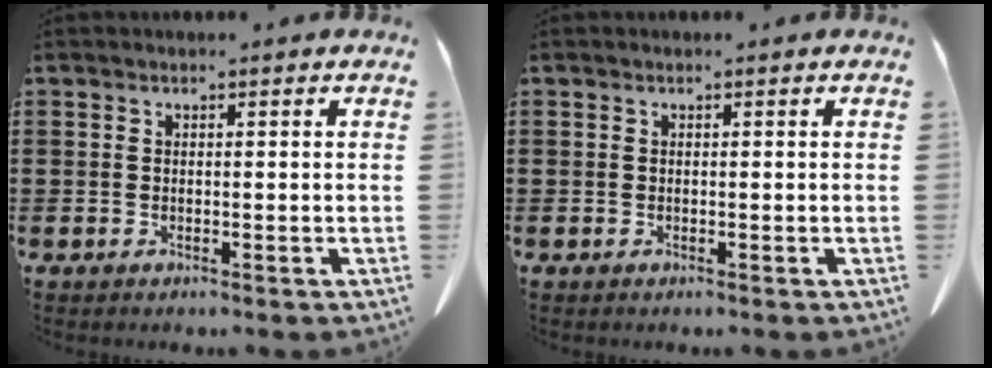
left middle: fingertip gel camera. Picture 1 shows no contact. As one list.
[{"total": 0.0}]